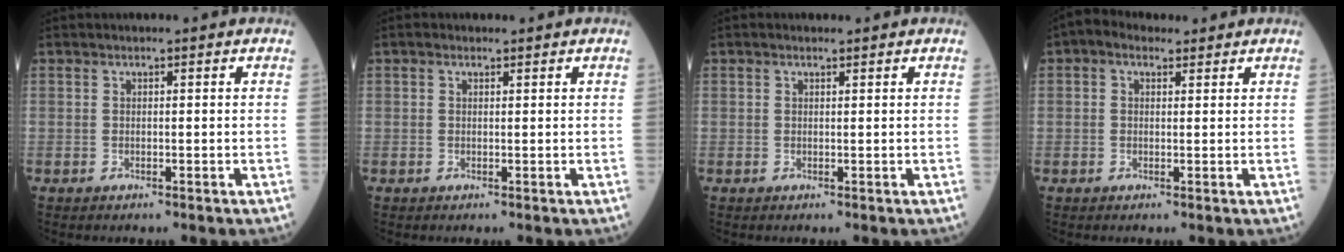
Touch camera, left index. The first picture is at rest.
{"total": 0.6, "force": [0.4, 0.4, 0.3], "torque": [-0.008, 0.002, 0.005]}
{"total": 0.6, "force": [0.4, 0.2, 0.3], "torque": [-0.011, 0.002, 0.006]}
{"total": 3.3, "force": [1.9, 2.1, 1.6], "torque": [-0.038, 0.028, 0.033]}